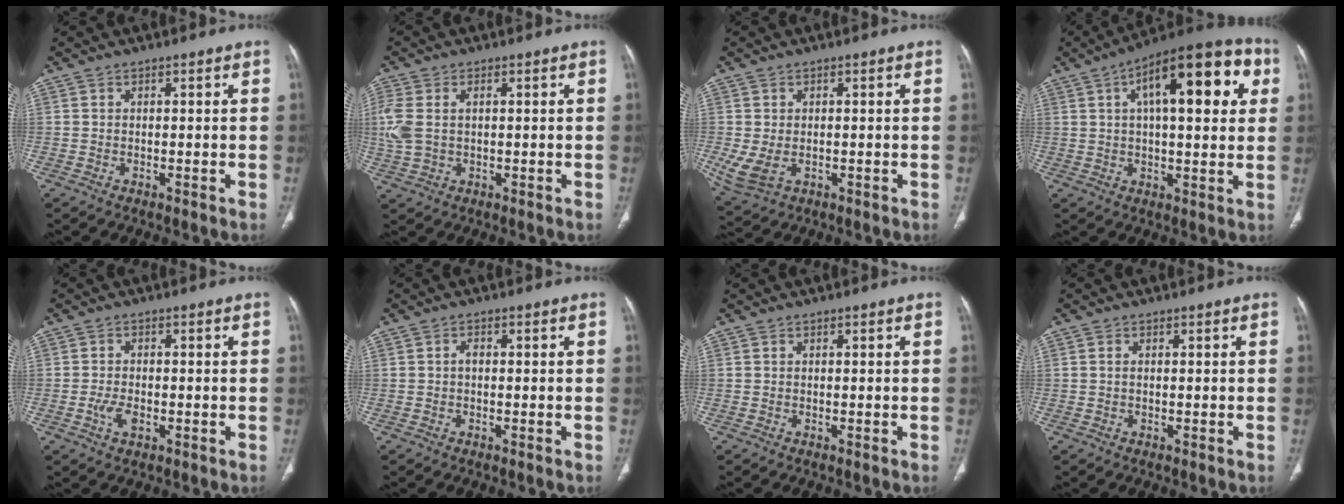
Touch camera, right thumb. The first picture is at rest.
{"total": 7.6, "force": [1.0, 4.7, 5.9], "torque": [-0.165, 0.014, 0.029]}
{"total": 5.8, "force": [-0.8, 3.9, 4.2], "torque": [-0.098, -0.004, -0.003]}
{"total": 21.0, "force": [6.6, 8.2, 18.2], "torque": [-0.239, 0.023, 0.089]}
{"total": 3.4, "force": [-1.1, 1.9, 2.6], "torque": [-0.051, 0.003, -0.018]}
{"total": 1.0, "force": [-0.1, 0.7, 0.8], "torque": [-0.012, 0.002, -0.005]}
{"total": 0.0}
{"total": 0.6, "force": [0.1, 0.4, 0.5], "torque": [-0.014, 0.005, 0.004]}